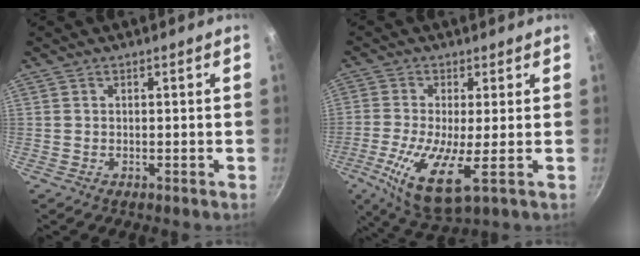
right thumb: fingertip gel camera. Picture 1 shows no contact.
{"total": 11.5, "force": [-2.1, 3.0, 10.9], "torque": [-0.222, -0.020, -0.043]}